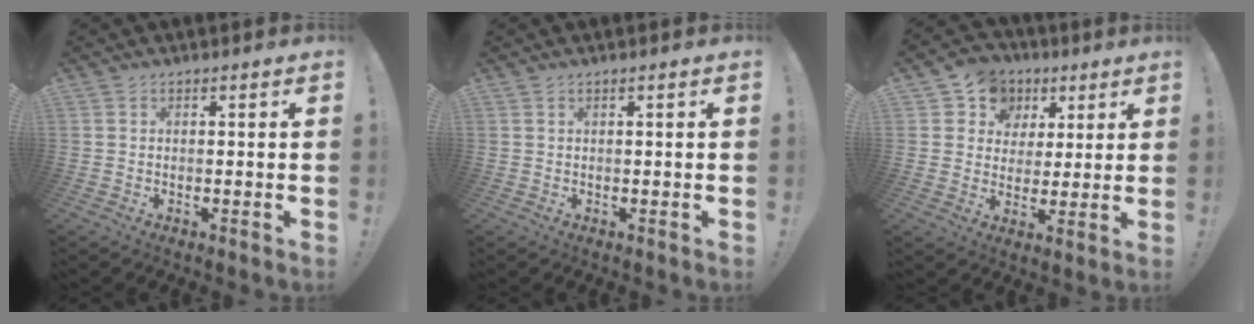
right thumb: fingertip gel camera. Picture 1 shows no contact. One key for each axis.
{"total": 0.7, "fx": 0.3, "fy": -0.2, "fz": 0.6, "tx": -0.014, "ty": 0.001, "tz": 0.005}
{"total": 10.0, "fx": 3.8, "fy": 8.9, "fz": 2.5, "tx": -0.037, "ty": -0.014, "tz": 0.077}